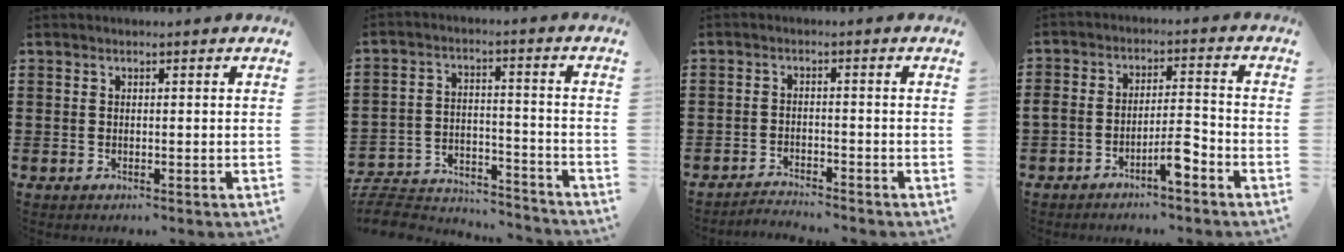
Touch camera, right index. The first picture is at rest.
{"total": 6.9, "force": [-6.6, 1.2, 1.6], "torque": [-0.040, 0.008, -0.133]}
{"total": 2.5, "force": [-2.5, 0.0, 0.0], "torque": [-0.006, 0.002, -0.053]}
{"total": 5.5, "force": [-3.9, 1.2, 3.7], "torque": [-0.061, 0.007, -0.069]}